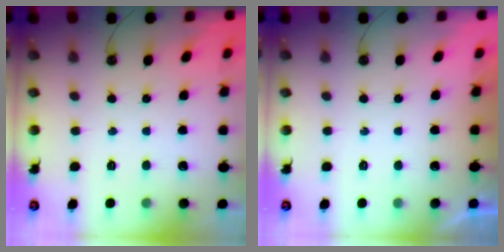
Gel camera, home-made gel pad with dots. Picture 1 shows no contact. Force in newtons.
{"total": 0.0}